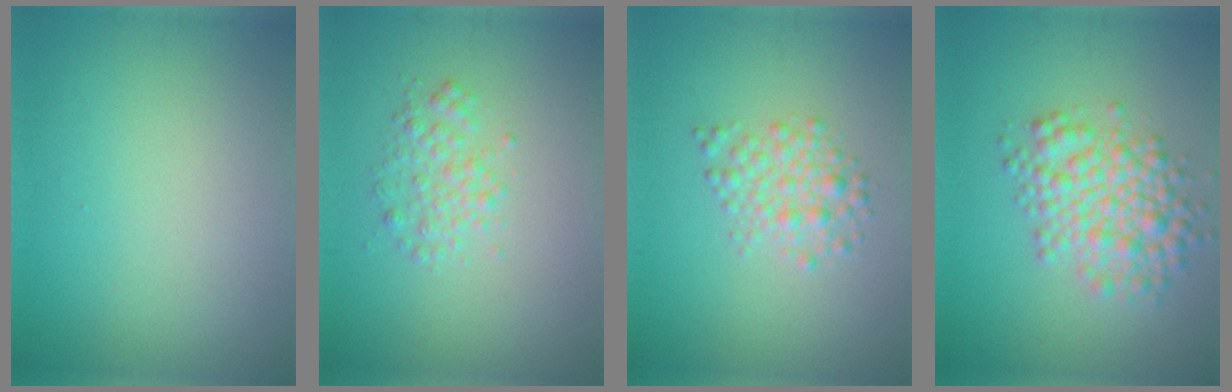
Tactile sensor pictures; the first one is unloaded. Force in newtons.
{"total": 2.0, "press": 2.0, "slide": 0.0}
{"total": 2.8, "press": 2.8, "slide": 0.1}
{"total": 5.5, "press": 5.5, "slide": 0.2}